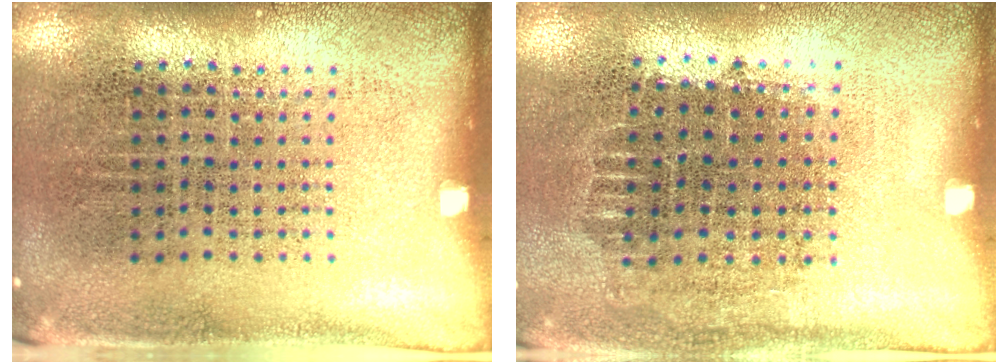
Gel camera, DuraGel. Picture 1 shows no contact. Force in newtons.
{"total": 0.7, "press": 0.7, "slide": 0.2}